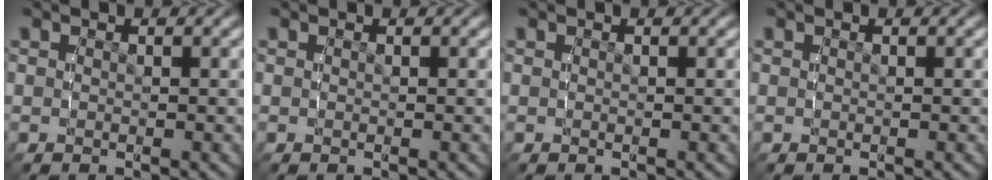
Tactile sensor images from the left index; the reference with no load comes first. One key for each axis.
{"total": 0.0}
{"total": 0.0}
{"total": 0.0}